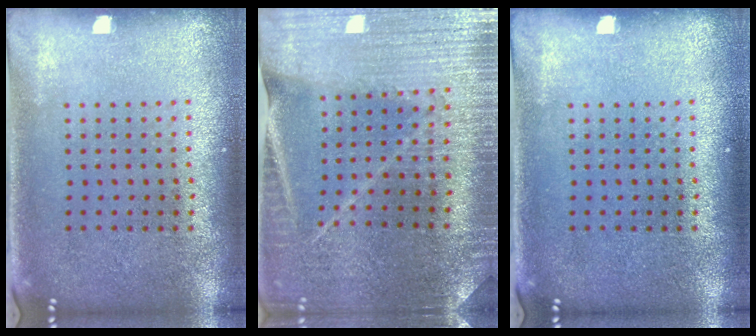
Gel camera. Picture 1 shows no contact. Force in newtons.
{"total": 3.0, "press": 3.0, "slide": 0.3}
{"total": 0.0}